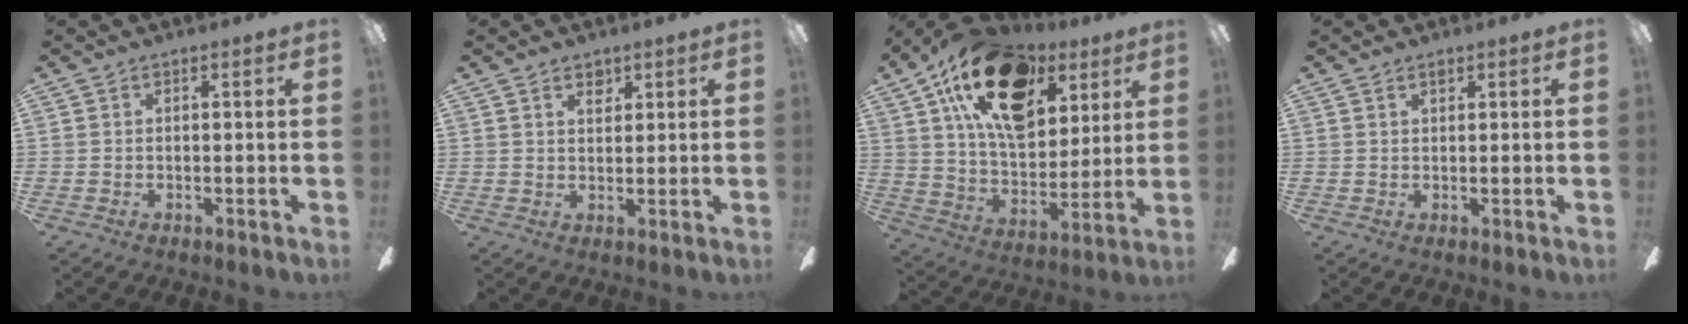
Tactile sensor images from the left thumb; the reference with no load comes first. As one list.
[{"total": 2.7, "force": [1.9, 1.4, 1.1], "torque": [-0.009, -0.005, 0.032]}, {"total": 23.9, "force": [12.8, 13.6, 15.0], "torque": [-0.241, -0.055, 0.227]}, {"total": 1.0, "force": [0.8, 0.4, 0.4], "torque": [-0.010, 0.000, 0.016]}]